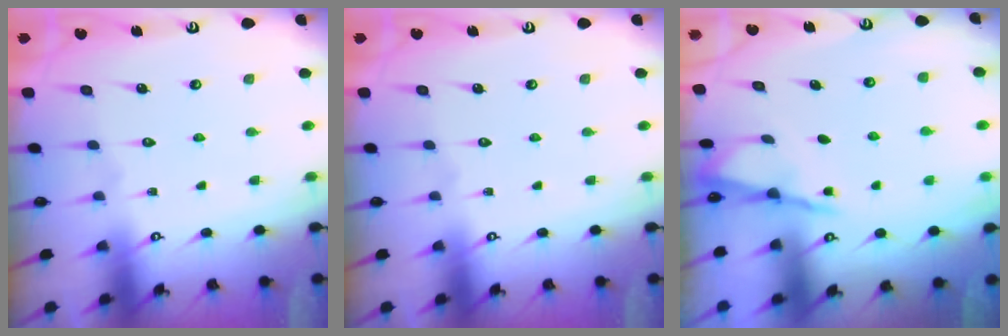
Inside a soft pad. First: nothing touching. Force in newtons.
{"total": 0.0}
{"total": 2.0, "press": 2.0, "slide": 0.2}